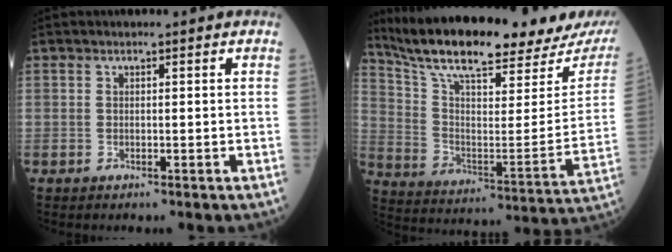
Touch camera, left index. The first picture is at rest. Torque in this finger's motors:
{"motor_torque": [0.96, -1.18, 0.26, 0.10]}